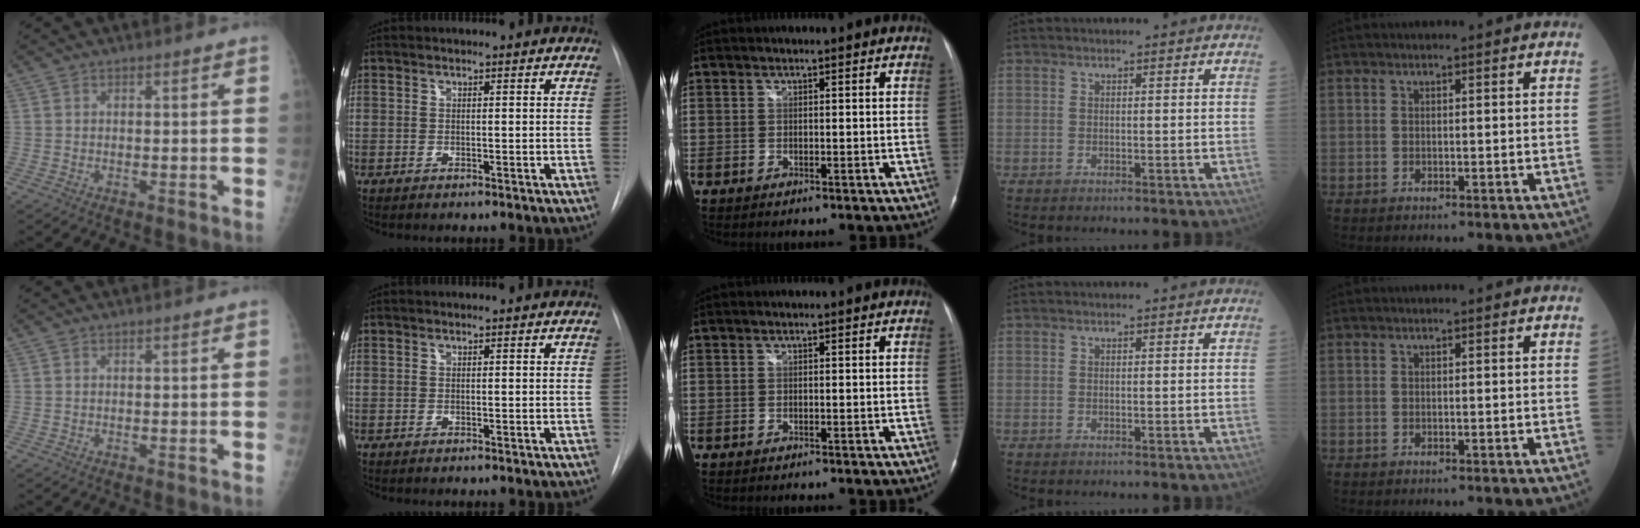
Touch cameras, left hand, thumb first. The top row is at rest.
{}